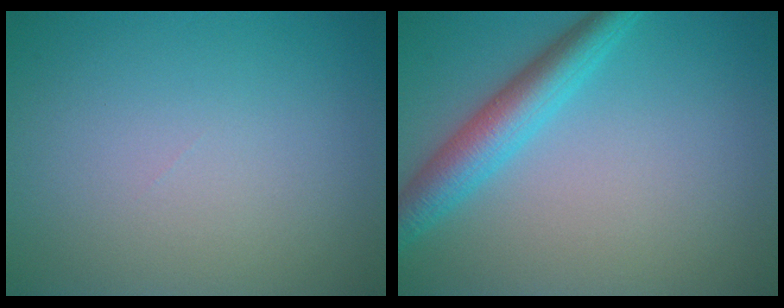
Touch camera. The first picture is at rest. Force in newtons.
{"total": 4.5, "press": 4.5, "slide": 0.1}